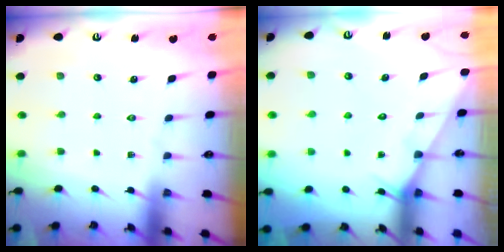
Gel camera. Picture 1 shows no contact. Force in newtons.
{"total": 4.4, "press": 4.4, "slide": 0.2}